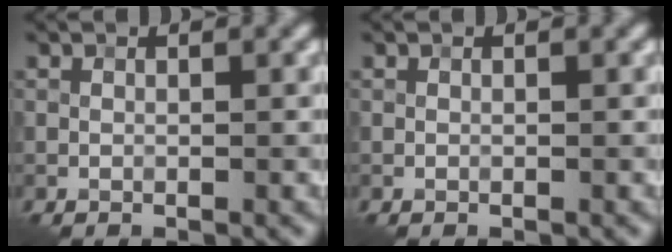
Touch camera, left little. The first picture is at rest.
{"total": 0.0}